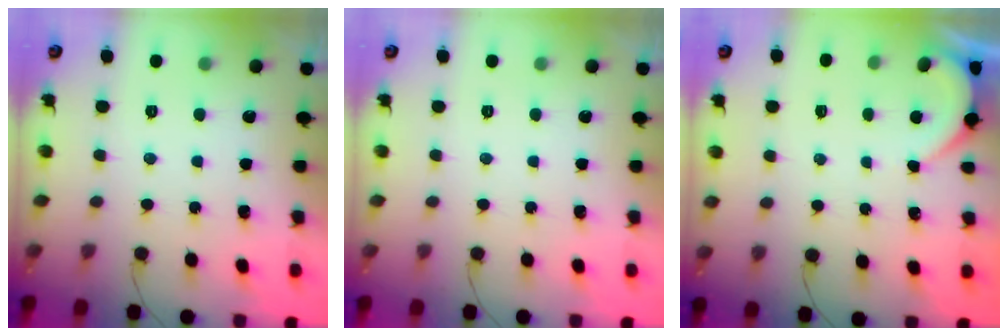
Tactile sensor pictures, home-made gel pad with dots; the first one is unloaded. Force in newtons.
{"total": 0.0}
{"total": 1.4, "press": 1.4, "slide": 0.2}